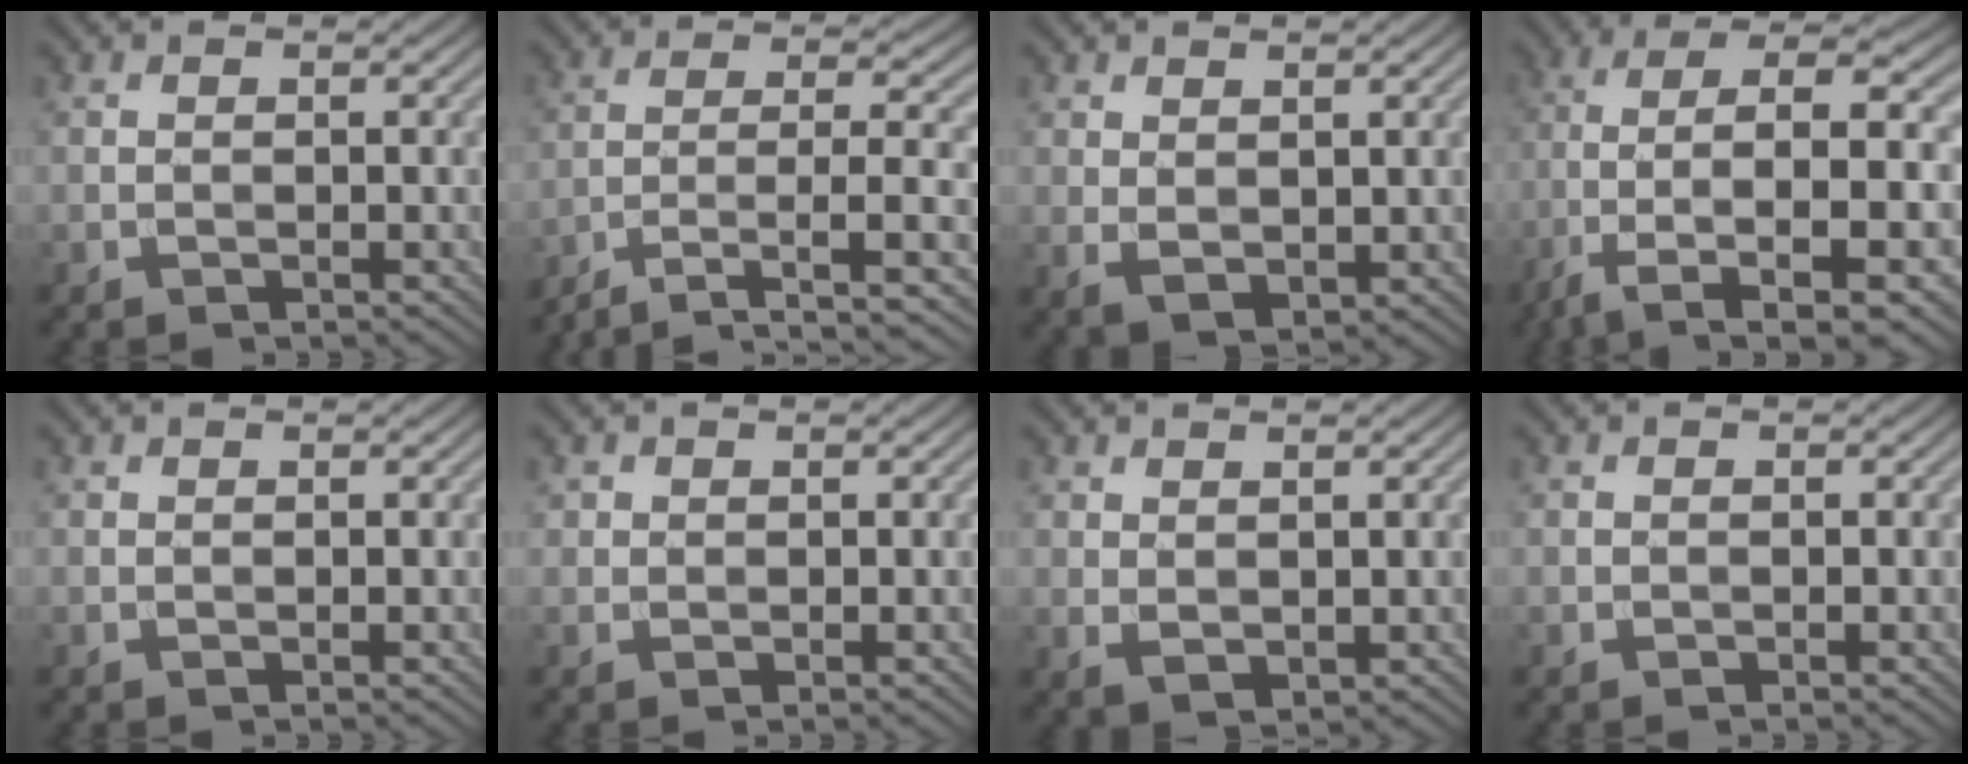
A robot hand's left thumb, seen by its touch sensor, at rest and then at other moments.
{"total": 7.3, "force": [-4.5, 1.8, 5.4], "torque": [-0.095, -0.001, -0.081]}
{"total": 2.4, "force": [0.9, 1.4, 1.7], "torque": [-0.039, -0.009, 0.024]}
{"total": 11.8, "force": [-3.2, 3.9, 10.6], "torque": [-0.198, 0.003, -0.055]}
{"total": 0.0}
{"total": 1.0, "force": [0.6, 0.8, 0.3], "torque": [-0.004, -0.002, 0.011]}
{"total": 1.8, "force": [0.8, 1.0, 1.3], "torque": [-0.029, -0.007, 0.021]}
{"total": 0.0}